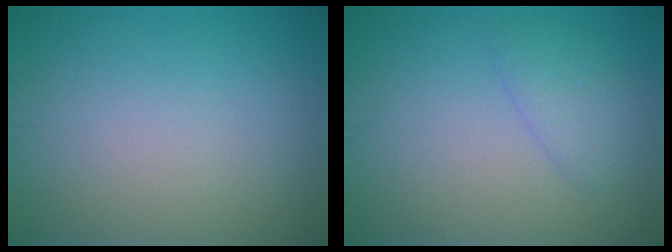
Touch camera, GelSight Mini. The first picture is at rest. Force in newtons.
{"total": 2.0, "press": 2.0, "slide": 0.2}